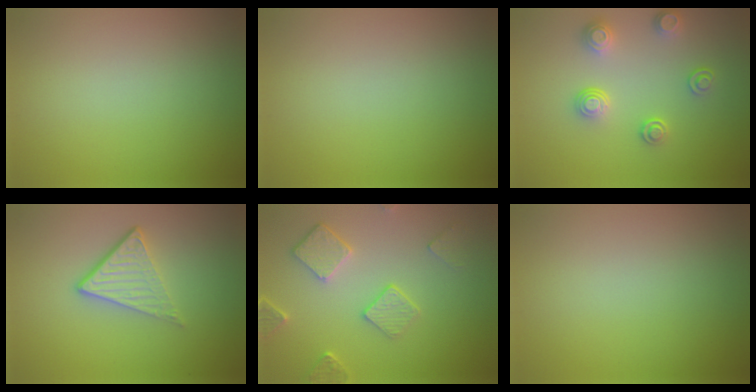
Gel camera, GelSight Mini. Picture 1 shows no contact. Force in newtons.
{"total": 0.0}
{"total": 2.9, "press": 2.6, "slide": 1.4}
{"total": 4.0, "press": 2.5, "slide": 3.0}
{"total": 3.8, "press": 3.2, "slide": 2.0}
{"total": 0.0}